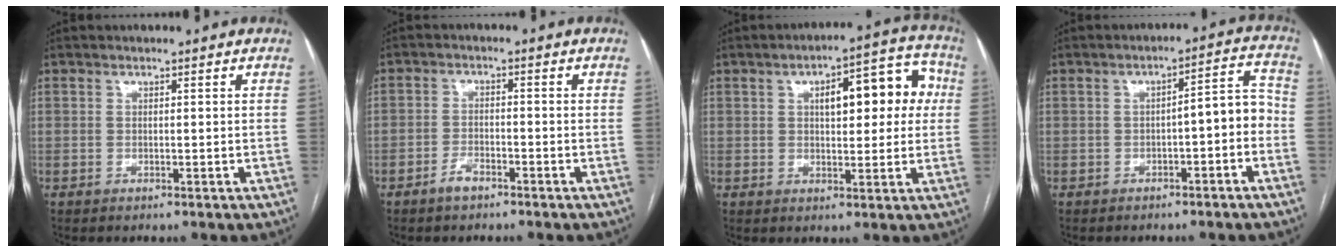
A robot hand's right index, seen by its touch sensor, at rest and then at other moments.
{"total": 2.7, "force": [-2.0, 1.3, 1.2], "torque": [-0.021, 0.005, -0.036]}
{"total": 11.3, "force": [2.5, 4.4, 10.1], "torque": [-0.125, 0.038, 0.032]}
{"total": 7.6, "force": [-2.1, 1.7, 7.1], "torque": [-0.090, 0.039, -0.029]}